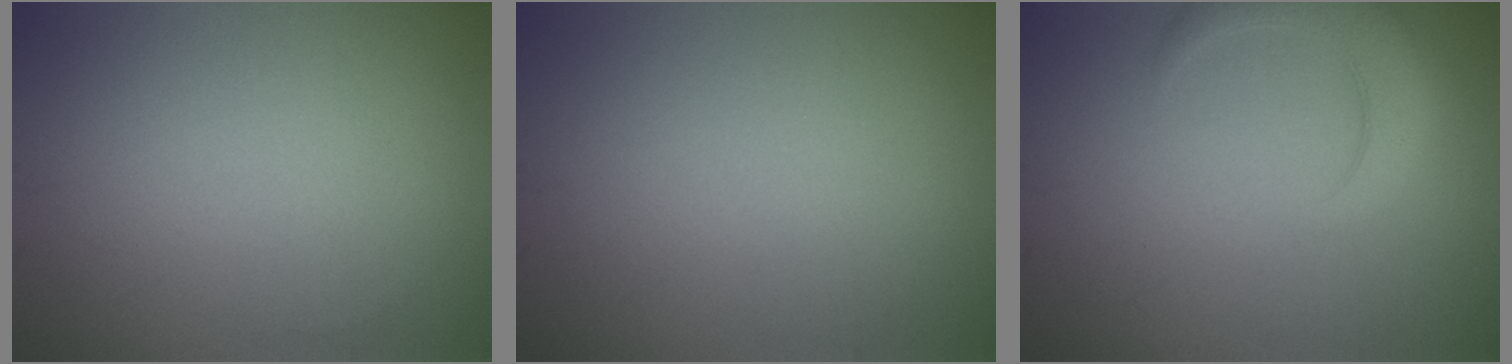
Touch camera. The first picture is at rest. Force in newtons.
{"total": 0.0}
{"total": 4.4, "press": 4.4, "slide": 0.4}